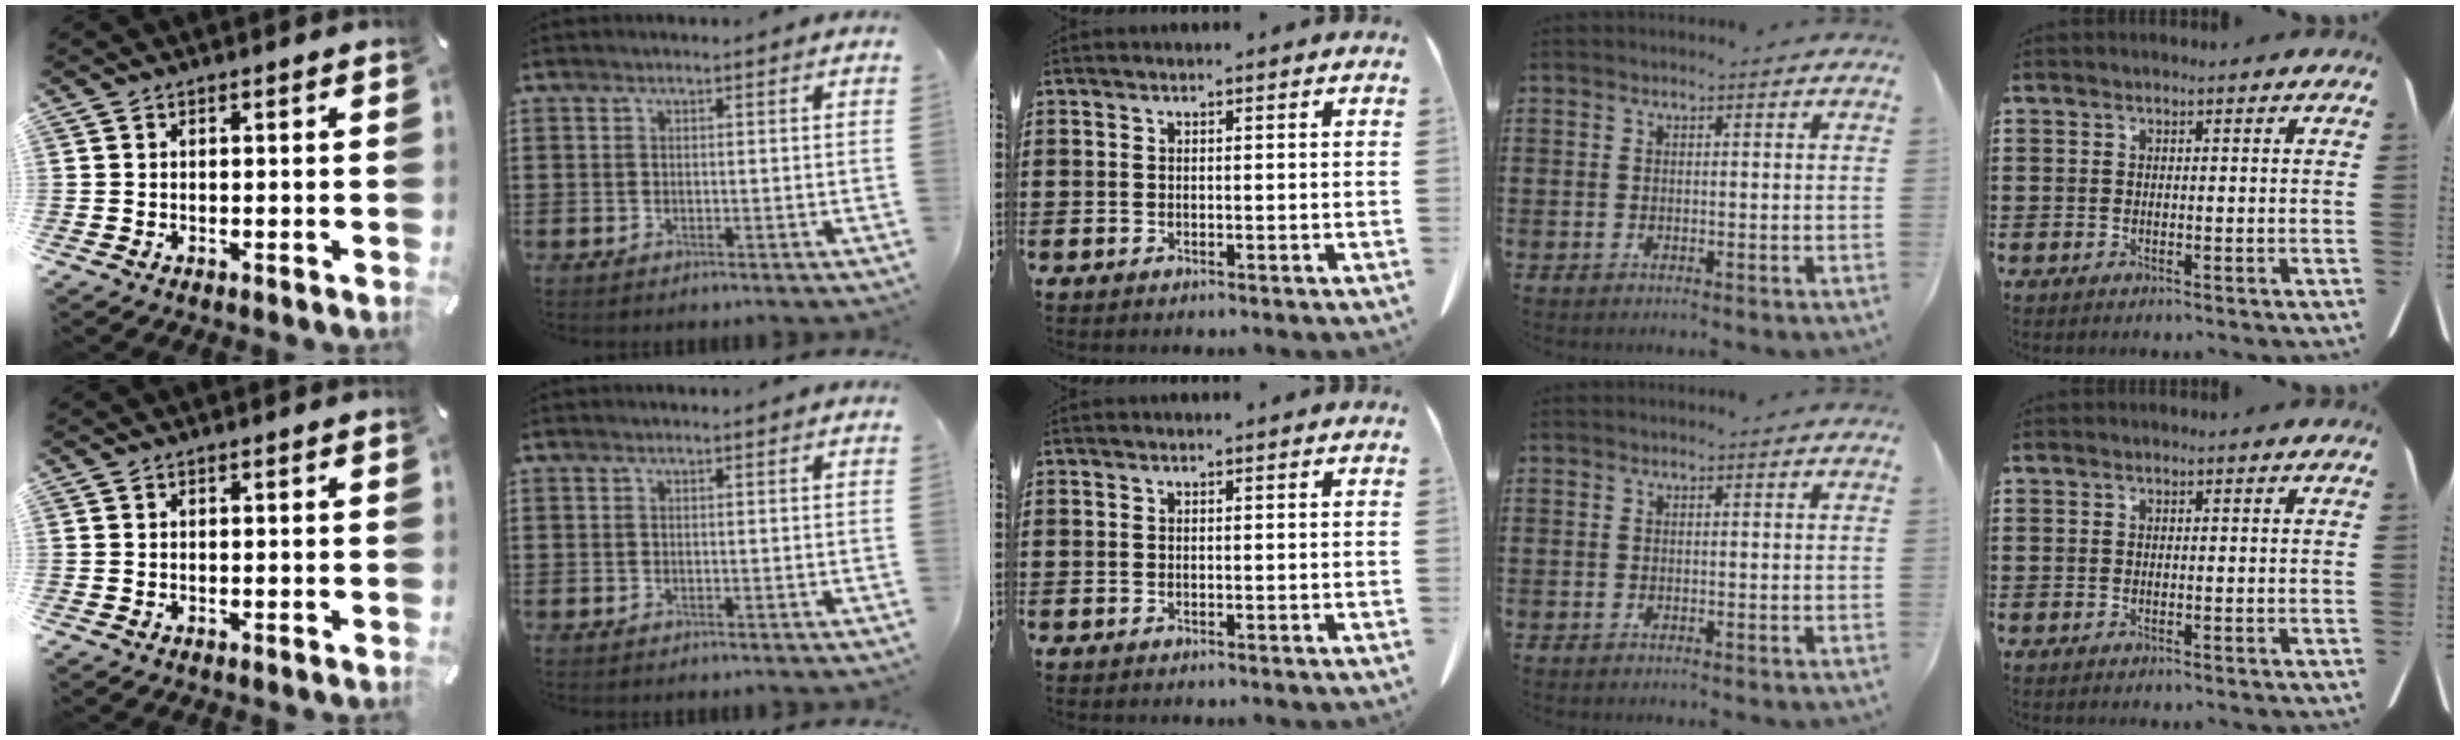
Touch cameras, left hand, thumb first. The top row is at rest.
{}